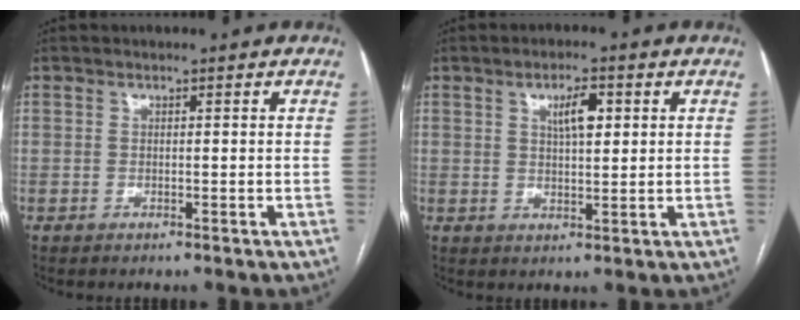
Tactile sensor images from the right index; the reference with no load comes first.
{"total": 4.5, "force": [1.6, 1.3, 4.0], "torque": [-0.068, 0.006, 0.028]}